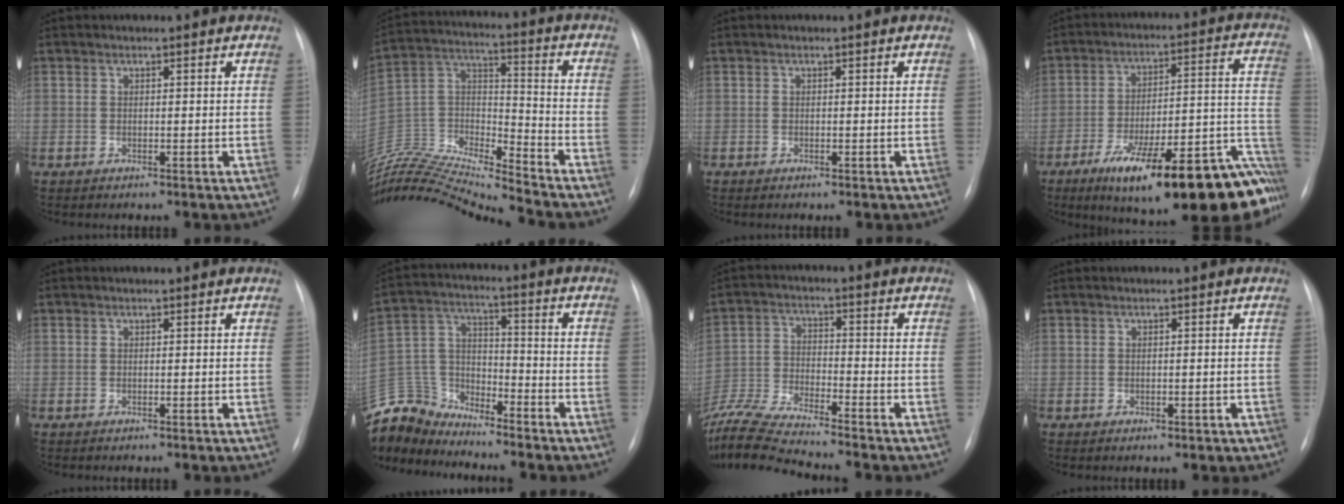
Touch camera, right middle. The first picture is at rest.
{"total": 22.5, "force": [-21.2, -0.3, 7.5], "torque": [-0.175, -0.001, -0.380]}
{"total": 0.0}
{"total": 27.5, "force": [-17.8, 6.0, 20.1], "torque": [-0.185, 0.027, -0.253]}
{"total": 0.0}
{"total": 12.4, "force": [-12.0, 3.2, 0.7], "torque": [-0.025, 0.034, -0.233]}
{"total": 13.2, "force": [-12.3, -0.9, 4.9], "torque": [-0.099, -0.019, -0.224]}
{"total": 1.4, "force": [-0.6, 0.8, 0.9], "torque": [-0.012, -0.001, -0.001]}